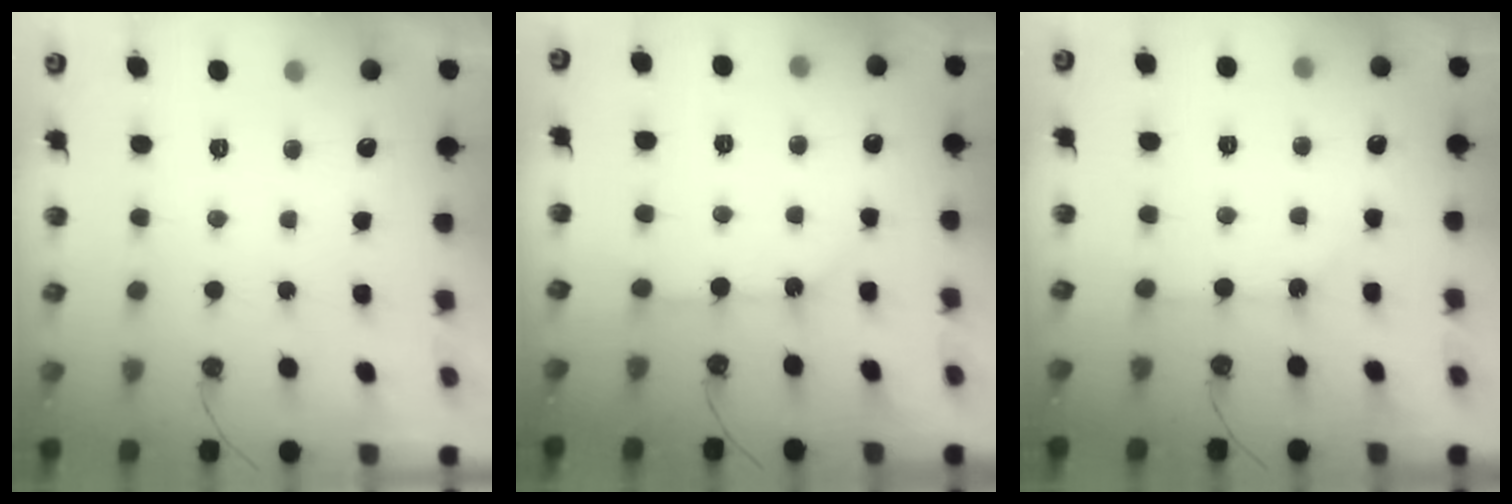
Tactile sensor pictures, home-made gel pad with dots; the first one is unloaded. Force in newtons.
{"total": 7.0, "press": 6.9, "slide": 0.7}
{"total": 2.3, "press": 2.2, "slide": 0.4}